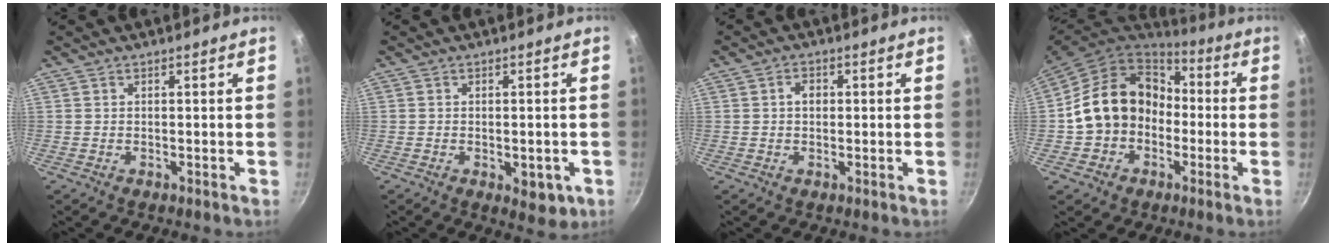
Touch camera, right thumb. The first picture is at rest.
{"total": 5.4, "force": [-1.7, 2.8, 4.3], "torque": [-0.040, 0.001, -0.017]}
{"total": 2.4, "force": [0.2, 1.8, 1.6], "torque": [-0.014, 0.006, 0.002]}
{"total": 16.7, "force": [-1.3, 13.8, 9.3], "torque": [-0.136, 0.059, -0.026]}